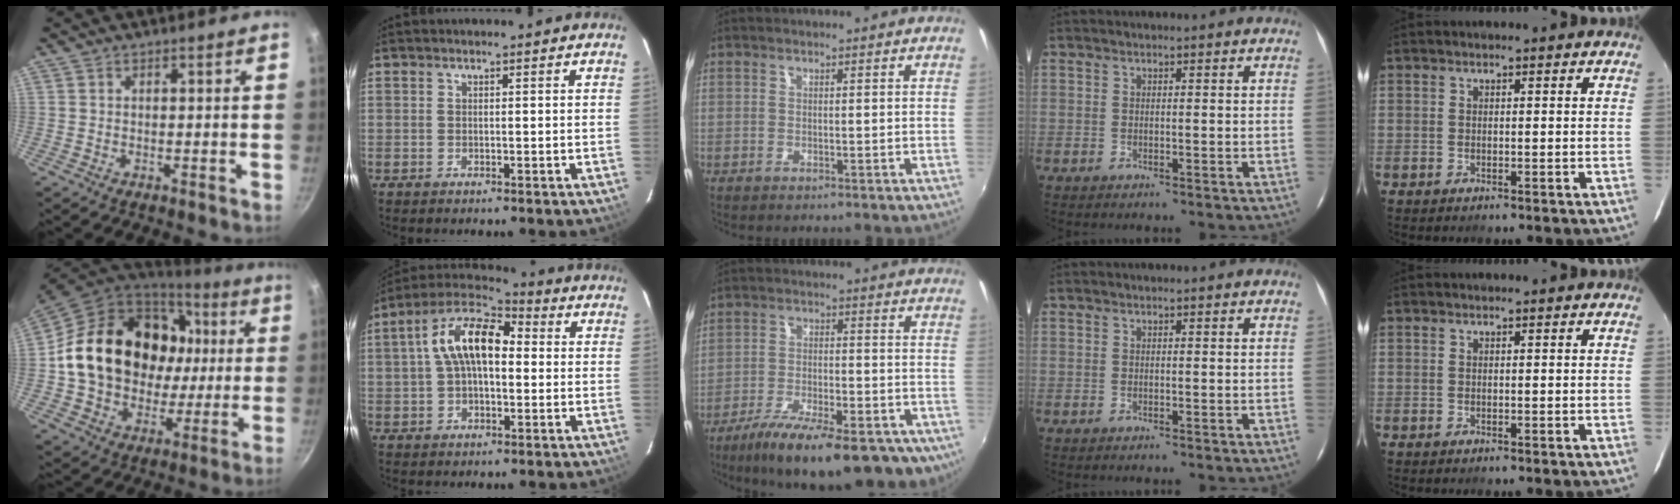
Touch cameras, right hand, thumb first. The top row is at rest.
{"thumb": {"total": 24.9, "force": [4.3, 19.5, 14.9], "torque": [-0.229, 0.026, 0.090]}, "index": {"total": 12.7, "force": [1.3, 6.8, 10.6], "torque": [-0.199, 0.033, 0.012]}, "middle": {"total": 21.4, "force": [-14.5, 7.3, 14.0], "torque": [-0.240, -0.049, -0.209]}}